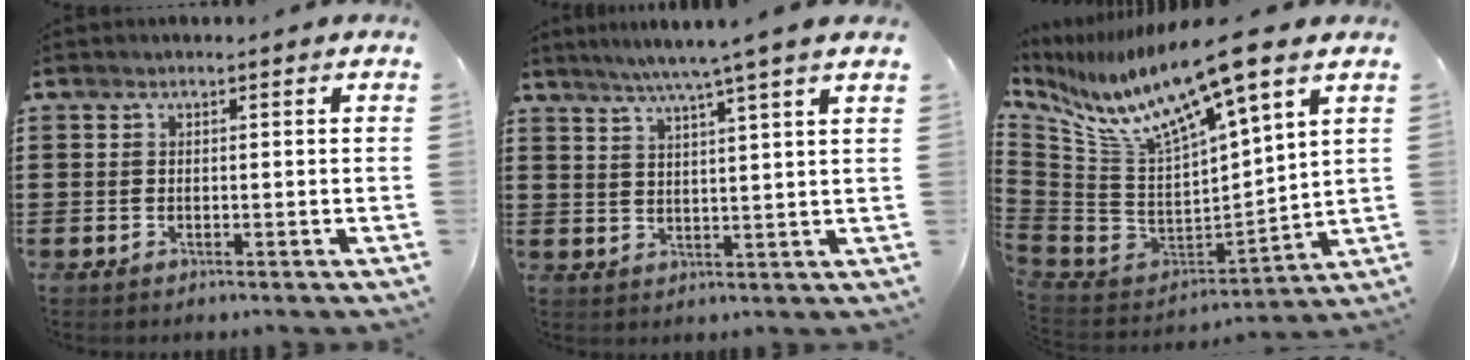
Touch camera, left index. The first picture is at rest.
{"total": 5.5, "force": [4.5, -1.3, 3.0], "torque": [-0.070, -0.016, 0.075]}
{"total": 12.3, "force": [8.2, 1.8, 9.0], "torque": [-0.211, -0.059, 0.130]}